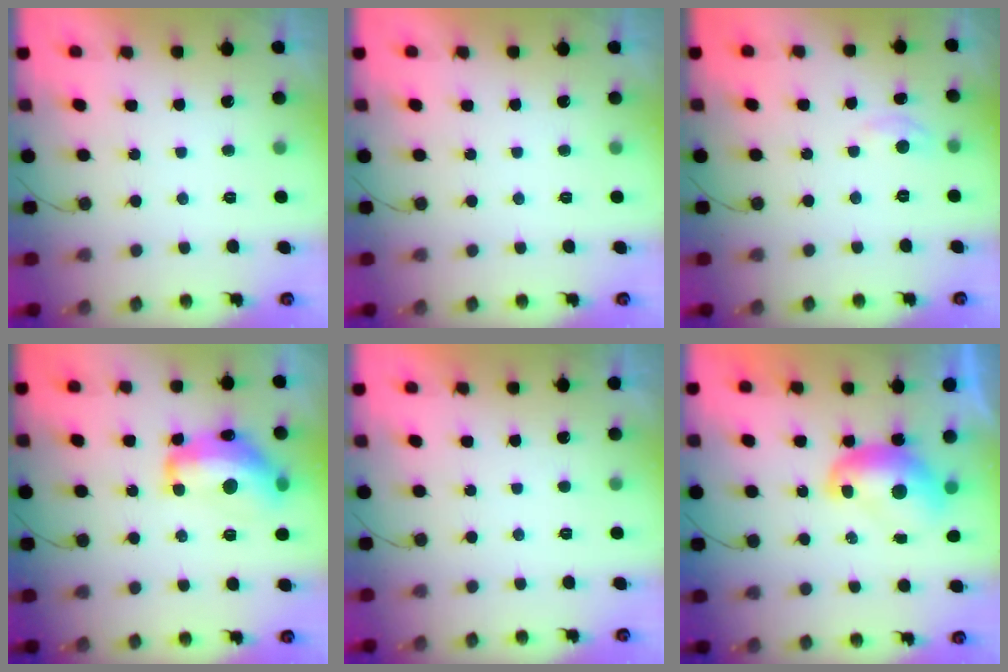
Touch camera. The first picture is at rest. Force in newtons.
{"total": 0.0}
{"total": 3.6, "press": 3.6, "slide": 0.4}
{"total": 15.7, "press": 15.6, "slide": 0.8}
{"total": 0.0}
{"total": 9.1, "press": 9.1, "slide": 0.6}